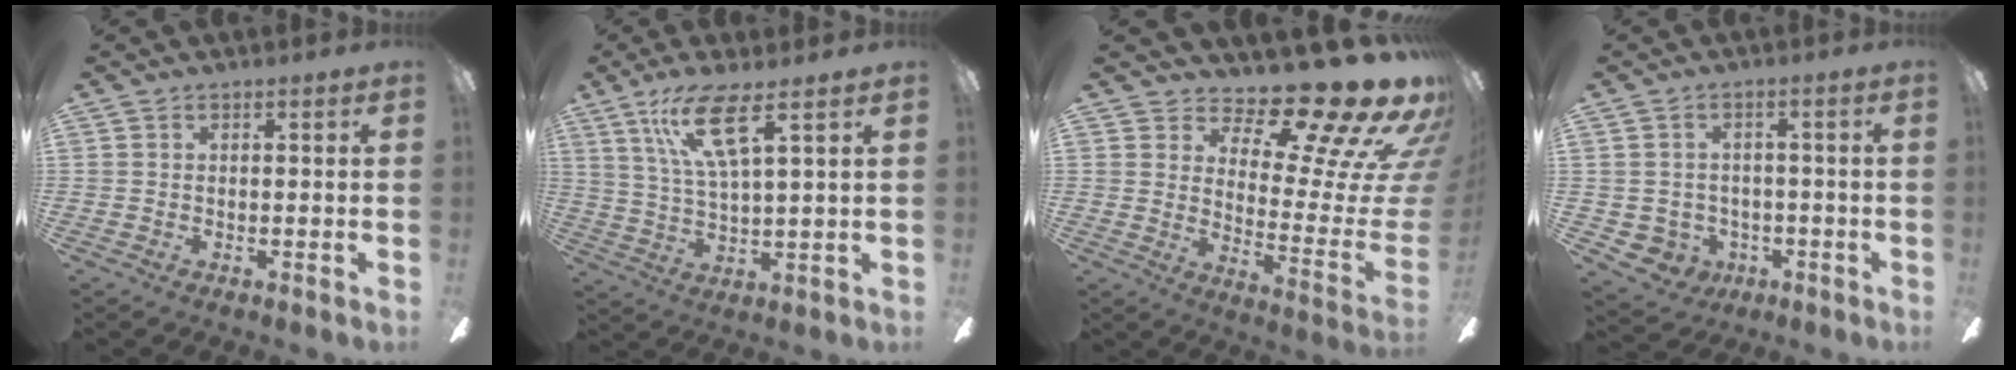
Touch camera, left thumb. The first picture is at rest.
{"total": 12.2, "force": [6.8, 2.5, 9.8], "torque": [-0.193, -0.011, 0.120]}
{"total": 21.6, "force": [15.9, 6.1, 13.2], "torque": [-0.170, -0.129, 0.255]}
{"total": 4.4, "force": [-0.6, 4.4, 0.5], "torque": [-0.038, -0.004, -0.009]}